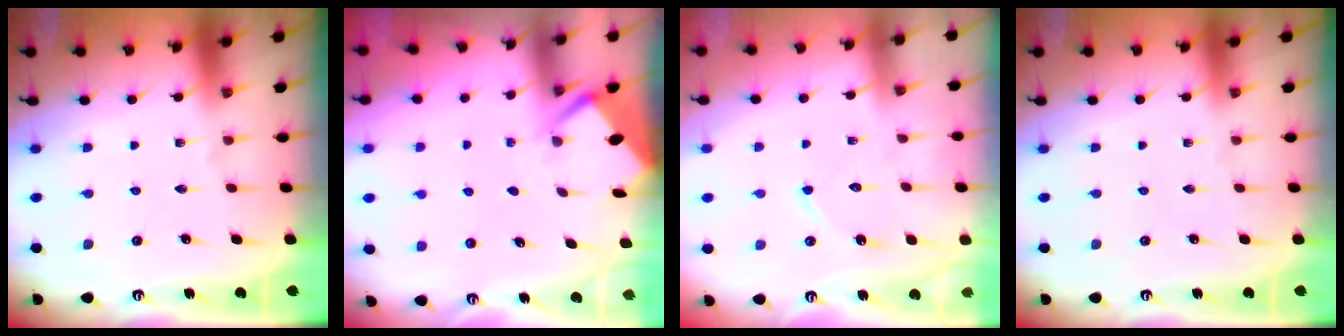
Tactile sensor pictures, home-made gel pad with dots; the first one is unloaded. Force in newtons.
{"total": 2.6, "press": 2.6, "slide": 0.3}
{"total": 6.0, "press": 6.0, "slide": 0.5}
{"total": 0.0}